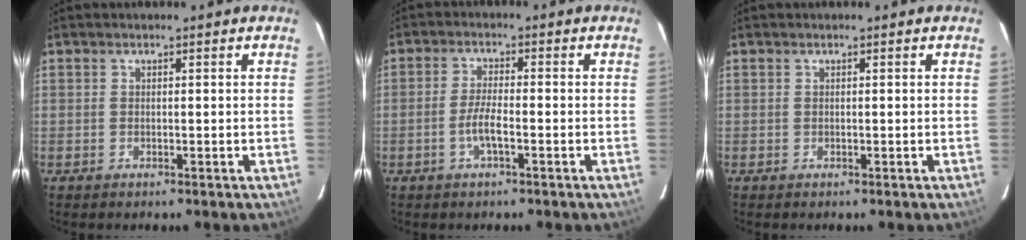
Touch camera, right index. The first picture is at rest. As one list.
[{"total": 3.9, "force": [-1.7, 0.7, 3.5], "torque": [-0.074, -0.001, -0.034]}, {"total": 0.0}]